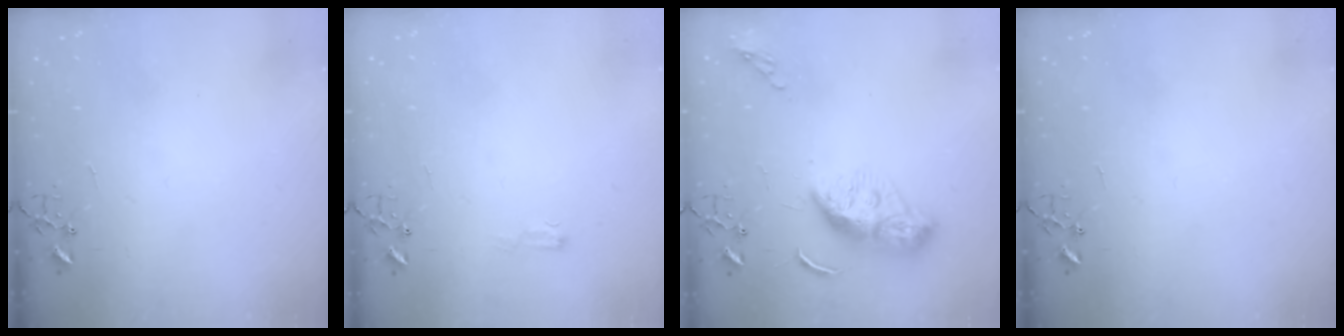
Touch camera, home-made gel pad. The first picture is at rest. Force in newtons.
{"total": 4.6, "press": 4.5, "slide": 0.6}
{"total": 11.5, "press": 11.4, "slide": 0.6}
{"total": 0.0}